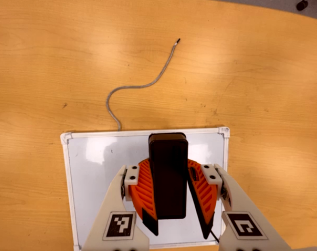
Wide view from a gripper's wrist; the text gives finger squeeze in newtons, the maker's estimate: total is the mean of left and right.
{"total": 8.7, "left": 8.9, "right": 8.5}